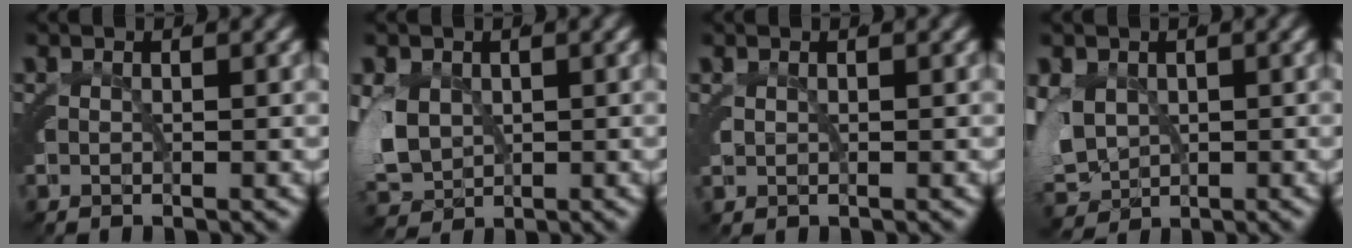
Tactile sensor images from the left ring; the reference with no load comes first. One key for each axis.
{"total": 5.8, "fx": 0.6, "fy": 4.9, "fz": 2.9, "tx": -0.096, "ty": -0.021, "tz": 0.025}
{"total": 0.8, "fx": 0.8, "fy": 0.1, "fz": 0.1, "tx": -0.009, "ty": 0.005, "tz": 0.015}
{"total": 6.6, "fx": -0.1, "fy": 5.9, "fz": 3.1, "tx": -0.096, "ty": -0.032, "tz": 0.015}